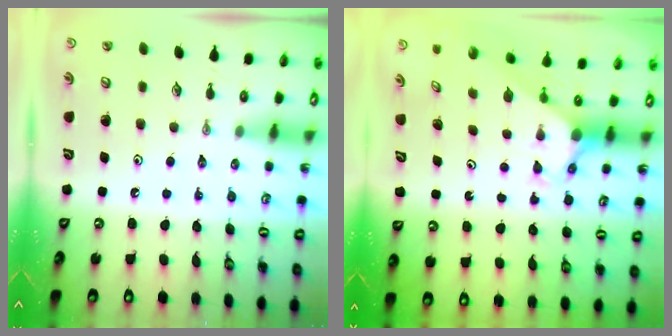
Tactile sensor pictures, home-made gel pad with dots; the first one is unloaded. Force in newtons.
{"total": 2.7, "press": 2.7, "slide": 0.0}